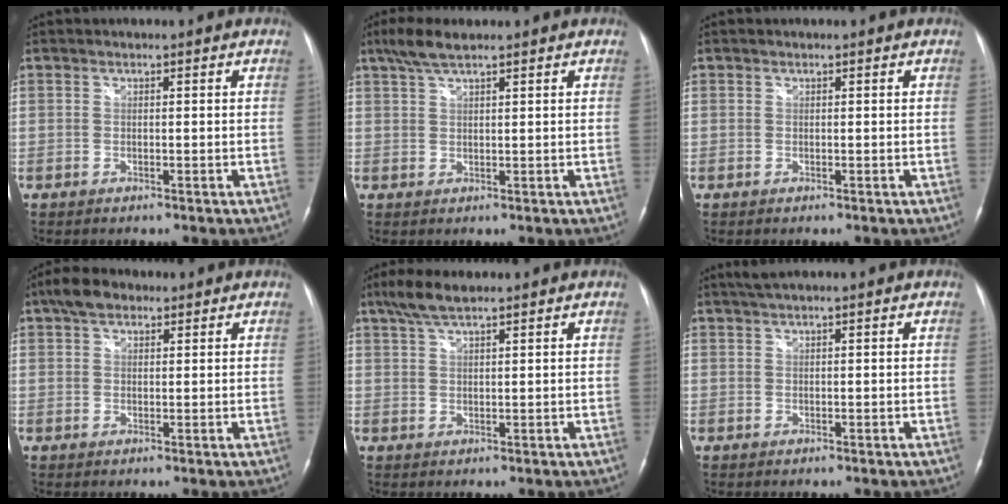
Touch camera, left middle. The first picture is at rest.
{"total": 4.3, "force": [3.3, 0.7, 2.8], "torque": [-0.064, 0.015, 0.065]}
{"total": 0.0}
{"total": 4.3, "force": [2.8, 2.3, 2.3], "torque": [-0.049, 0.020, 0.050]}
{"total": 4.7, "force": [3.6, 0.8, 3.0], "torque": [-0.069, 0.015, 0.070]}
{"total": 2.1, "force": [1.5, -0.1, 1.4], "torque": [-0.032, 0.020, 0.032]}